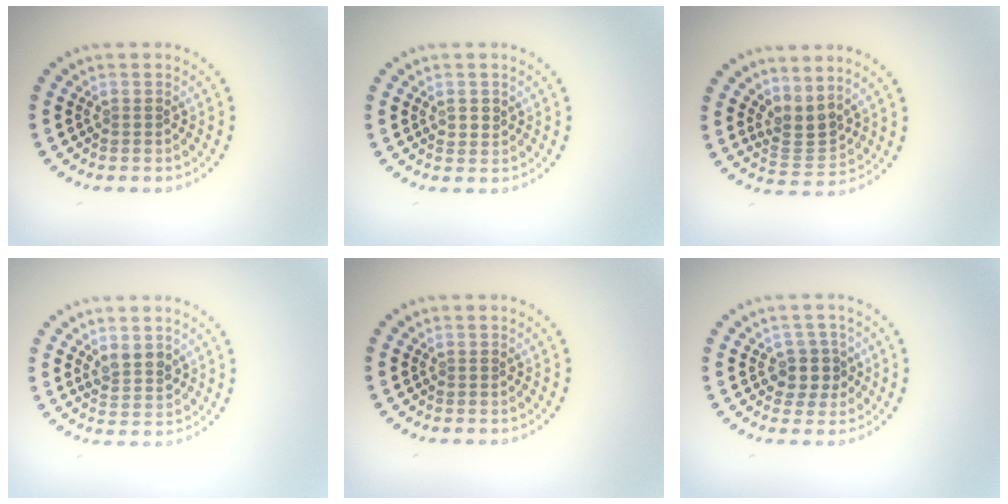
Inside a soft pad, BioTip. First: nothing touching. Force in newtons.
{"total": 1.2, "press": 1.1, "slide": 0.4}
{"total": 2.6, "press": 1.9, "slide": 1.8}
{"total": 2.1, "press": 1.9, "slide": 1.0}
{"total": 0.0}
{"total": 2.5, "press": 2.2, "slide": 1.2}